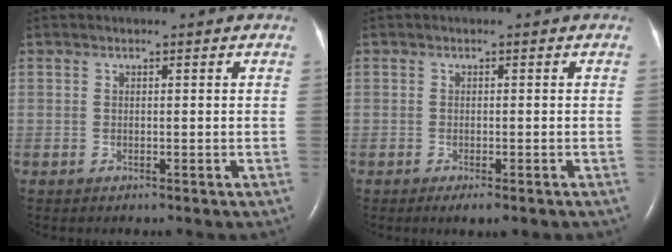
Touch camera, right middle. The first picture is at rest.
{"total": 2.8, "force": [-1.9, 0.7, 1.9], "torque": [-0.019, -0.005, -0.025]}